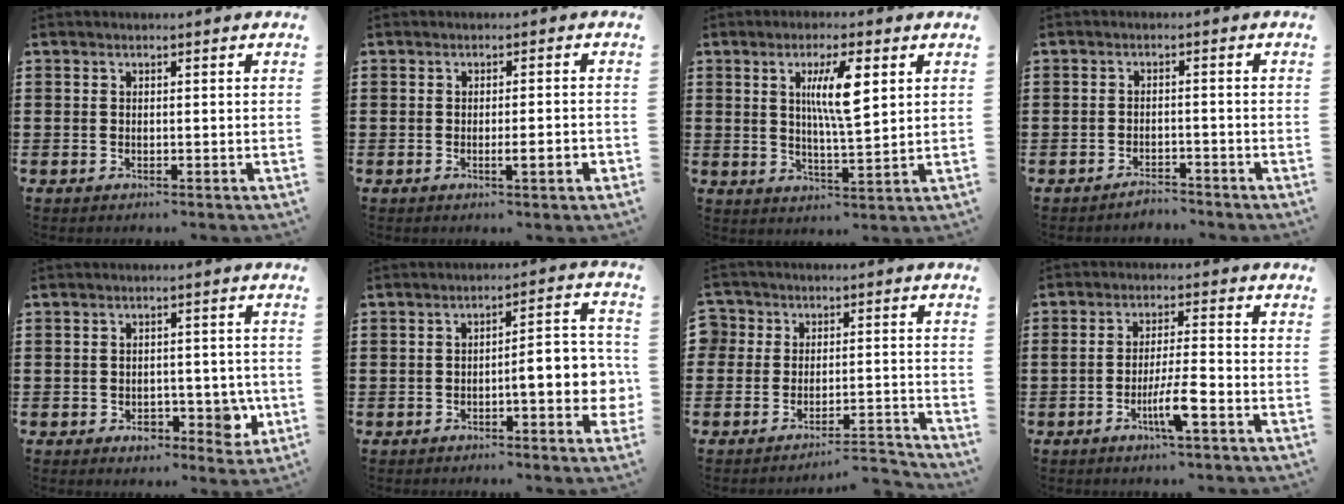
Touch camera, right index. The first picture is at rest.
{"total": 2.8, "force": [-0.9, 0.2, 2.6], "torque": [-0.043, -0.006, -0.016]}
{"total": 7.7, "force": [2.5, 1.5, 7.1], "torque": [-0.135, 0.003, 0.037]}
{"total": 2.2, "force": [-2.2, 0.1, 0.0], "torque": [-0.006, 0.003, -0.047]}
{"total": 5.4, "force": [-1.7, 3.7, 3.6], "torque": [-0.047, 0.006, -0.031]}
{"total": 7.4, "force": [-2.2, 2.0, 6.7], "torque": [-0.087, -0.007, -0.041]}
{"total": 4.2, "force": [-4.0, 1.5, 0.1], "torque": [-0.013, 0.008, -0.087]}
{"total": 6.0, "force": [-2.7, 0.4, 5.4], "torque": [-0.100, -0.012, -0.050]}